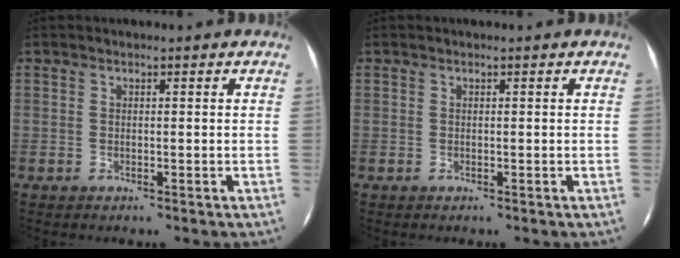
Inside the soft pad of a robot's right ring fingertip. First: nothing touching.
{"total": 0.0}